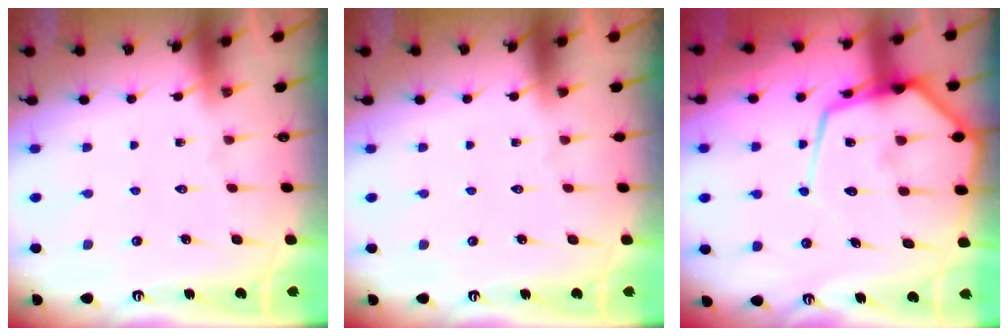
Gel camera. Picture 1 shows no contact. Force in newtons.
{"total": 0.0}
{"total": 17.3, "press": 17.2, "slide": 1.8}